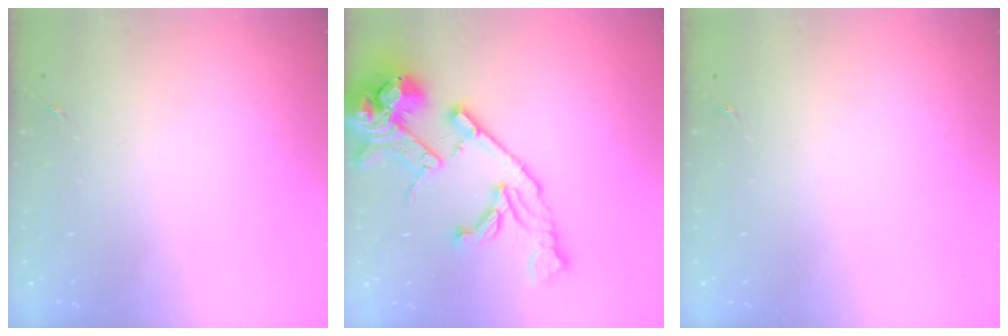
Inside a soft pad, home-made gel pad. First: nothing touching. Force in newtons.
{"total": 23.6, "press": 23.4, "slide": 3.5}
{"total": 0.0}